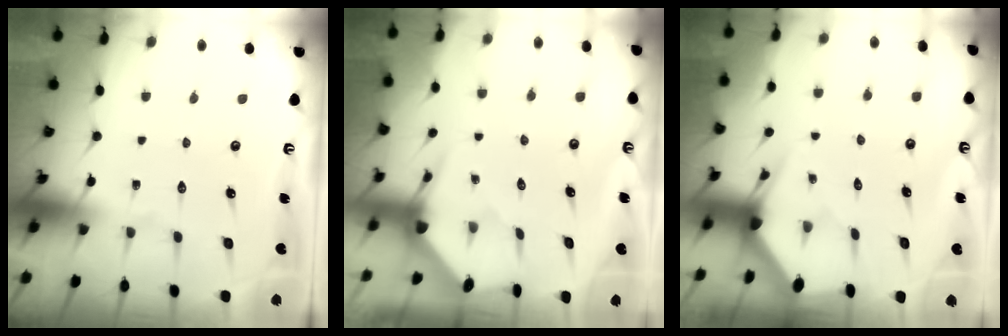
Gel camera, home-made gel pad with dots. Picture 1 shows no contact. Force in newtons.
{"total": 3.2, "press": 3.2, "slide": 0.3}
{"total": 2.8, "press": 2.8, "slide": 0.1}